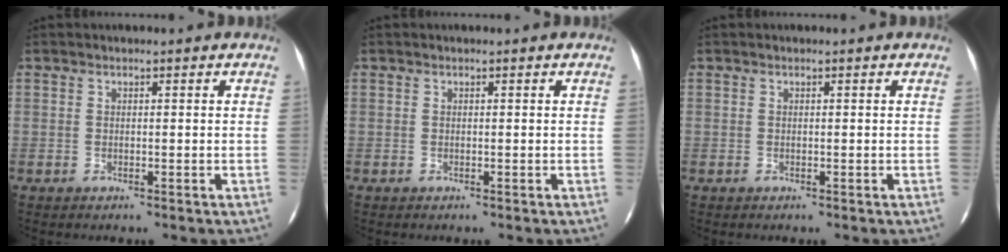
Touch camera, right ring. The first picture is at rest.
{"total": 0.0}
{"total": 0.0}